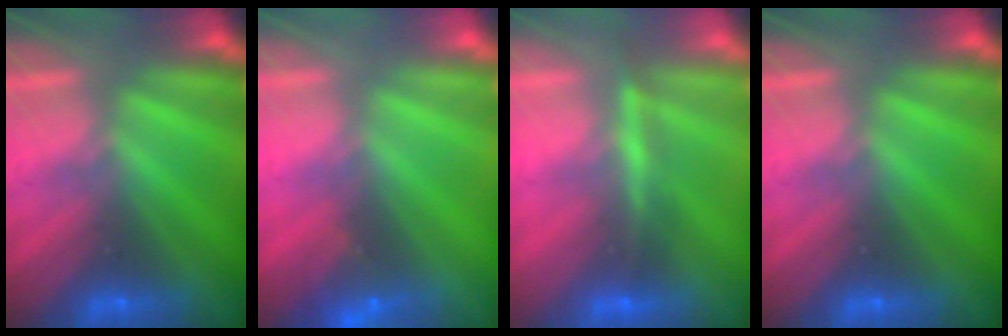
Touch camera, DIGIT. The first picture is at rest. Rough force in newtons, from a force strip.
{"total": 3.5}
{"total": 4.6}
{"total": 0.0}